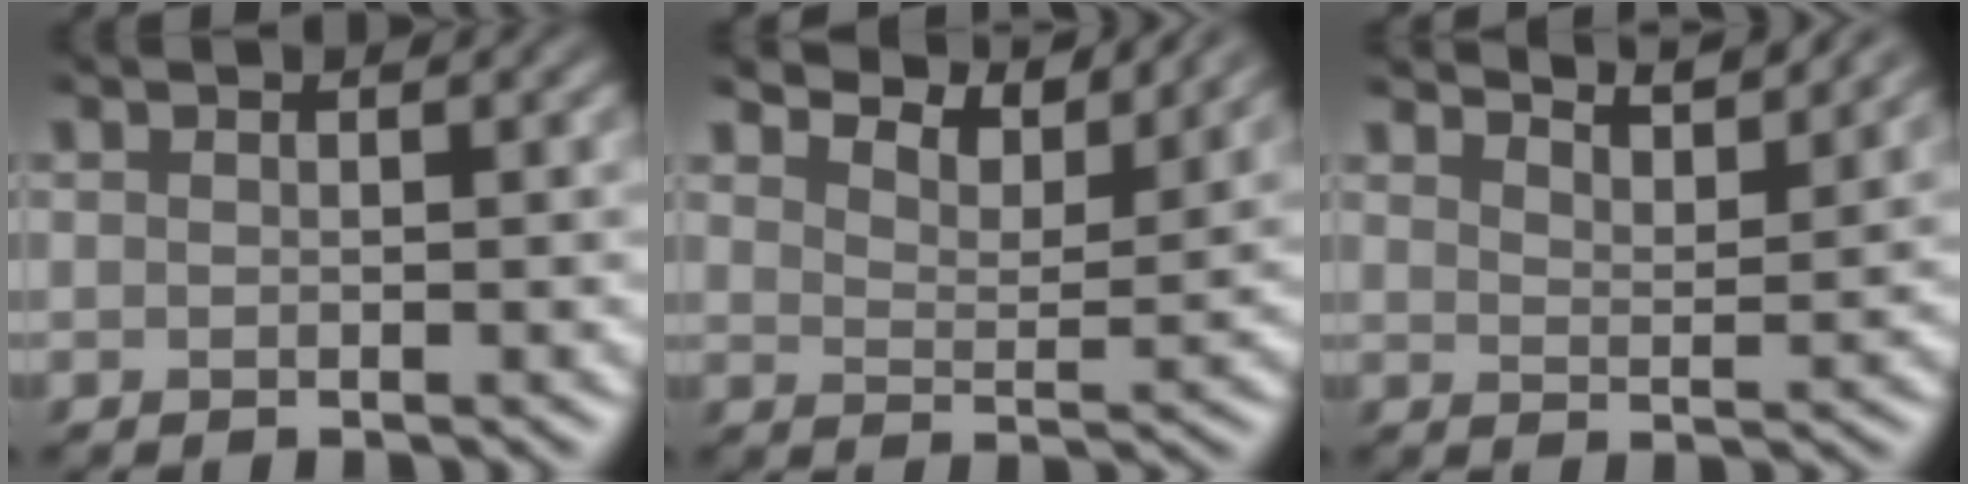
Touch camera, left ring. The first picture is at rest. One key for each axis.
{"total": 6.9, "fx": 6.5, "fy": 1.0, "fz": 2.0, "tx": -0.051, "ty": 0.005, "tz": 0.088}
{"total": 5.3, "fx": 5.0, "fy": 0.7, "fz": 1.7, "tx": -0.023, "ty": 0.001, "tz": 0.060}